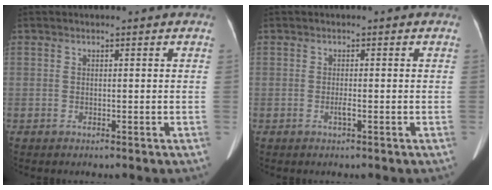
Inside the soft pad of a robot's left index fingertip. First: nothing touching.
{"total": 0.9, "force": [-0.4, 0.0, 0.8], "torque": [-0.020, -0.001, -0.005]}